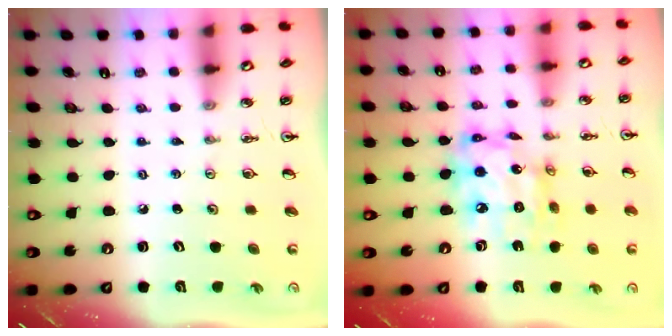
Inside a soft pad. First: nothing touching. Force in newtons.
{"total": 15.1, "press": 14.9, "slide": 1.8}